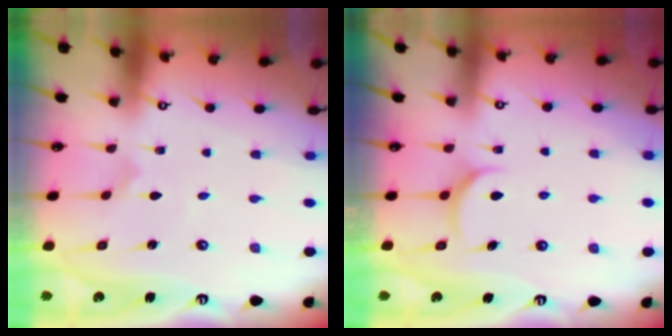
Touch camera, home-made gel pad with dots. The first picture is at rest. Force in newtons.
{"total": 5.1, "press": 5.0, "slide": 0.6}